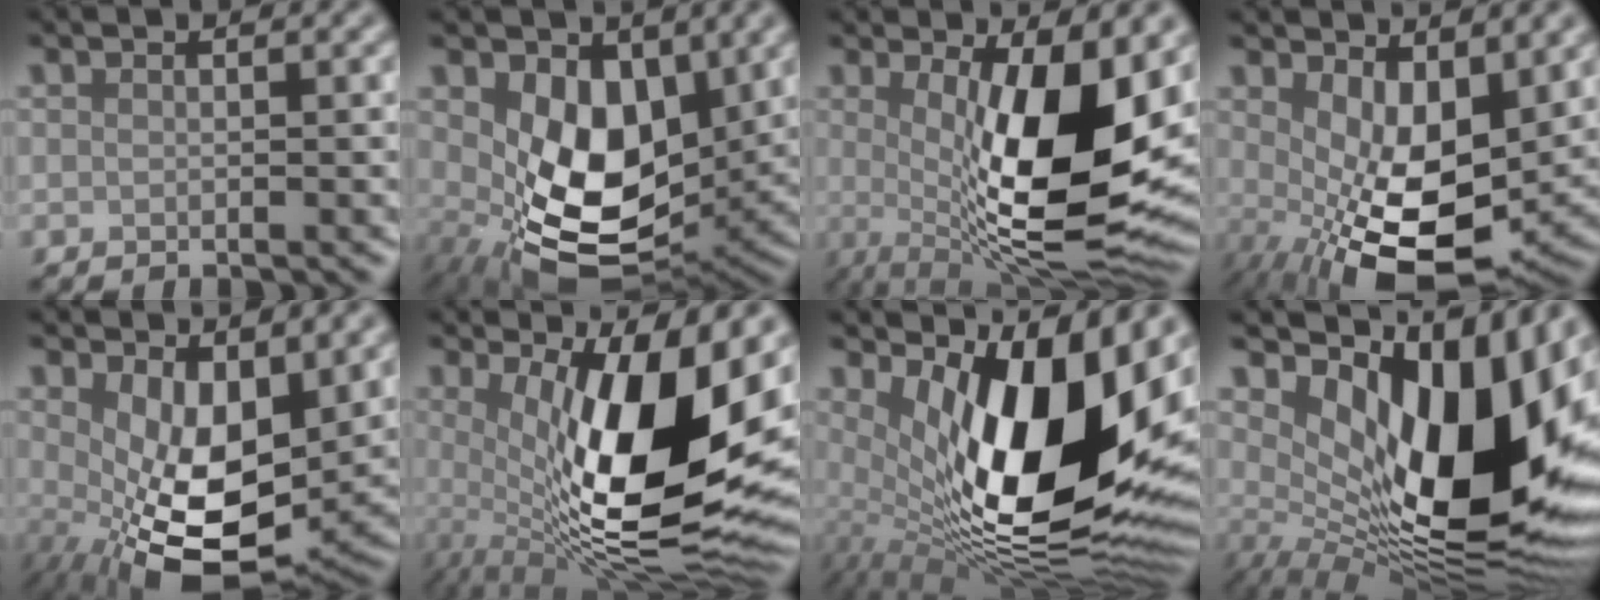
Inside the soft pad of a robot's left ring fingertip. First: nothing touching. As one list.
[{"total": 9.0, "force": [1.5, 5.4, 7.1], "torque": [-0.130, -0.024, 0.034]}, {"total": 13.4, "force": [1.0, 4.2, 12.7], "torque": [-0.185, -0.024, 0.017]}, {"total": 10.2, "force": [0.2, 5.1, 8.9], "torque": [-0.160, -0.032, 0.017]}, {"total": 9.8, "force": [0.5, 5.0, 8.5], "torque": [-0.159, -0.031, 0.024]}, {"total": 14.8, "force": [1.7, 5.3, 13.7], "torque": [-0.213, -0.027, 0.033]}, {"total": 16.6, "force": [2.5, 7.0, 14.8], "torque": [-0.226, -0.015, 0.047]}, {"total": 16.0, "force": [3.0, 7.7, 13.7], "torque": [-0.200, -0.014, 0.050]}]